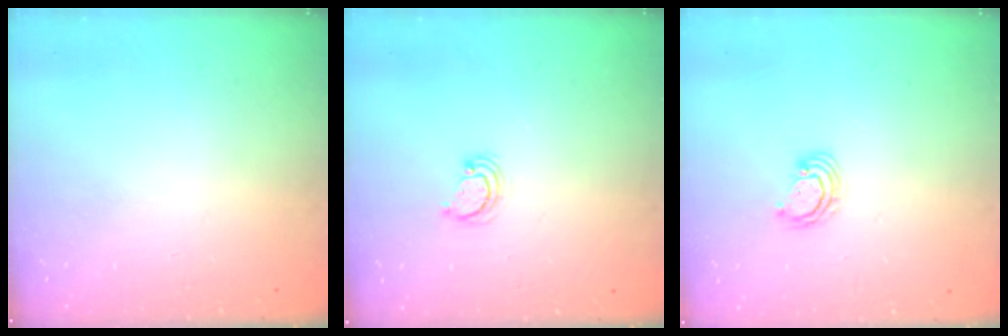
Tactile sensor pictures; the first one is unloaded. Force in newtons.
{"total": 3.3, "press": 3.3, "slide": 0.3}
{"total": 3.0, "press": 2.9, "slide": 0.3}